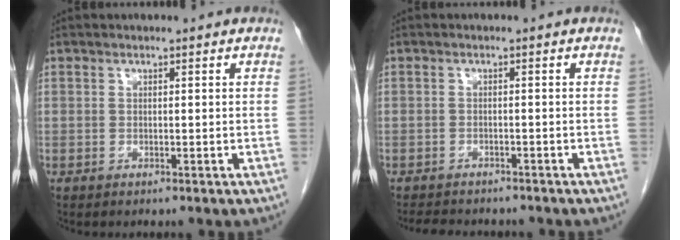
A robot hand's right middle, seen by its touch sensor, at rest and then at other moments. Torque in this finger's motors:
{"motor_torque": [0.03, -0.02, 0.00, 0.00]}